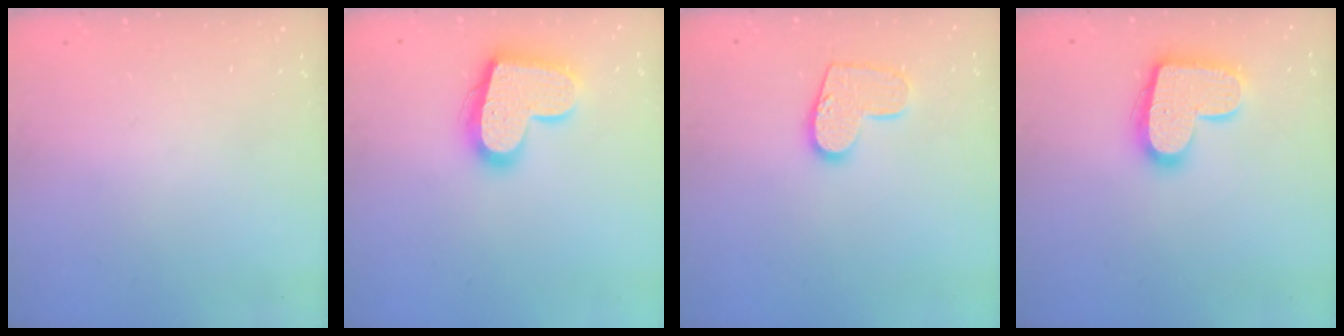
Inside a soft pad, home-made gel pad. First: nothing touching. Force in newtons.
{"total": 17.6, "press": 17.5, "slide": 1.3}
{"total": 10.2, "press": 10.2, "slide": 0.2}
{"total": 15.3, "press": 15.3, "slide": 1.1}